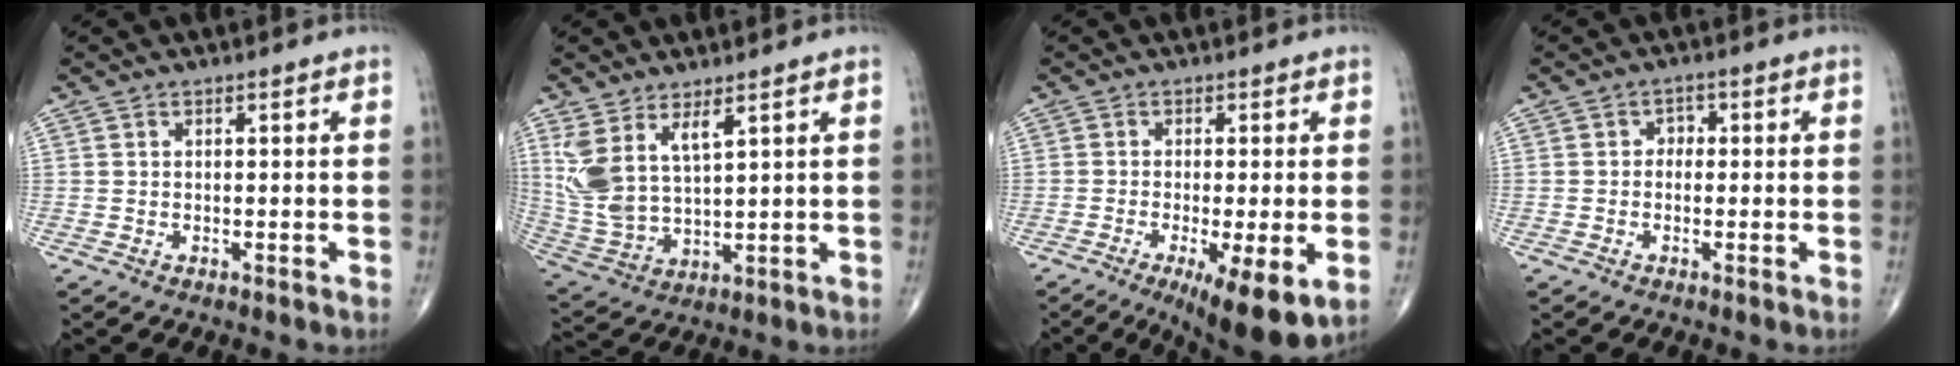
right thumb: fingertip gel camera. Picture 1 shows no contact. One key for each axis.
{"total": 10.0, "fx": 4.8, "fy": 4.0, "fz": 7.8, "tx": -0.165, "ty": -0.026, "tz": 0.111}
{"total": 11.1, "fx": -4.1, "fy": 2.7, "fz": 10.0, "tx": -0.154, "ty": -0.020, "tz": -0.060}
{"total": 1.9, "fx": -0.2, "fy": 1.6, "fz": 1.0, "tx": 0.003, "ty": 0.007, "tz": -0.013}